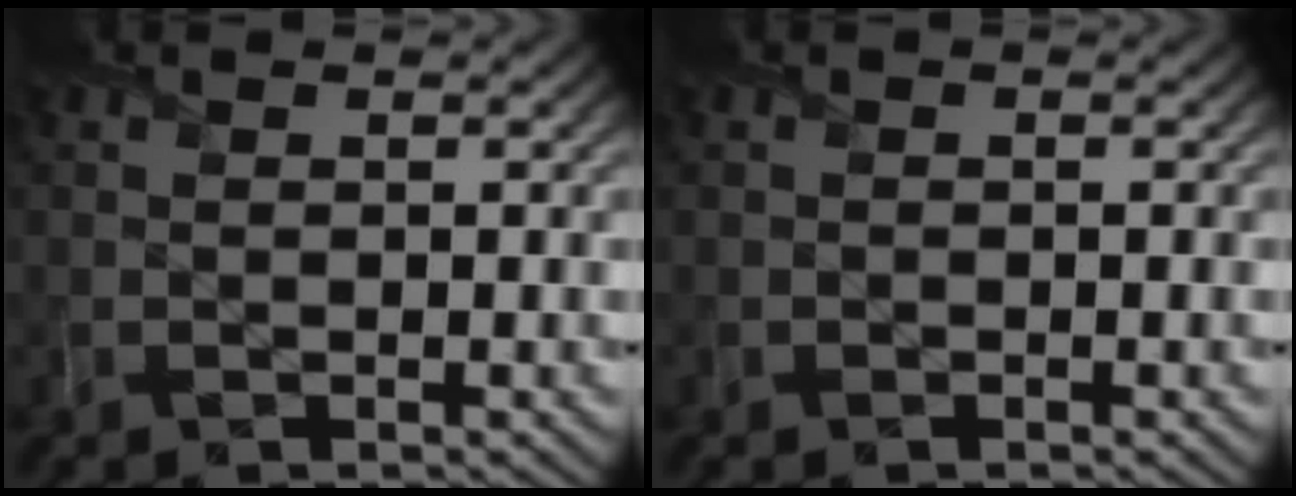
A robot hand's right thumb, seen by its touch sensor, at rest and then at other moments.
{"total": 0.0}